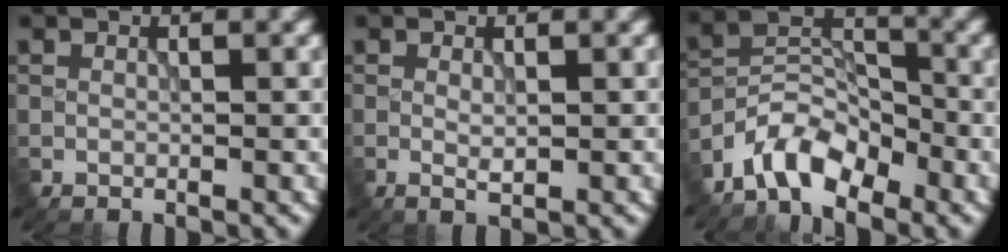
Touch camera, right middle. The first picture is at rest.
{"total": 1.1, "force": [0.0, 0.4, 1.0], "torque": [-0.019, -0.003, 0.001]}
{"total": 5.3, "force": [-4.3, 2.3, 2.2], "torque": [-0.034, 0.010, -0.091]}